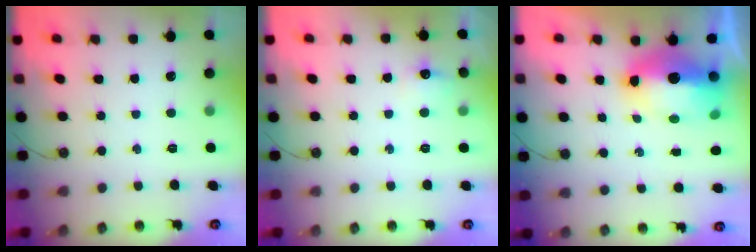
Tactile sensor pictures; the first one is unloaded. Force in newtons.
{"total": 6.9, "press": 6.9, "slide": 0.9}
{"total": 15.0, "press": 14.9, "slide": 1.6}